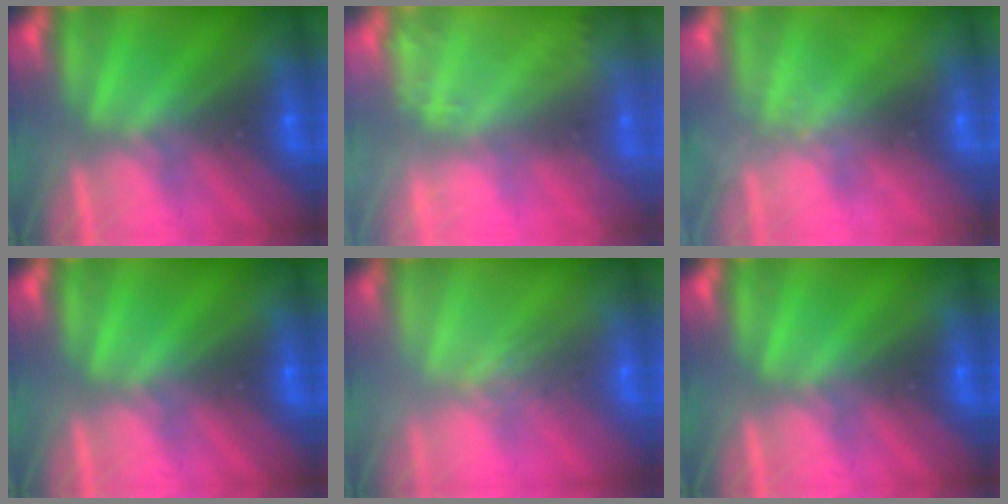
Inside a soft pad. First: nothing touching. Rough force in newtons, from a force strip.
{"total": 1.8}
{"total": 2.3}
{"total": 0.0}
{"total": 2.4}
{"total": 0.0}